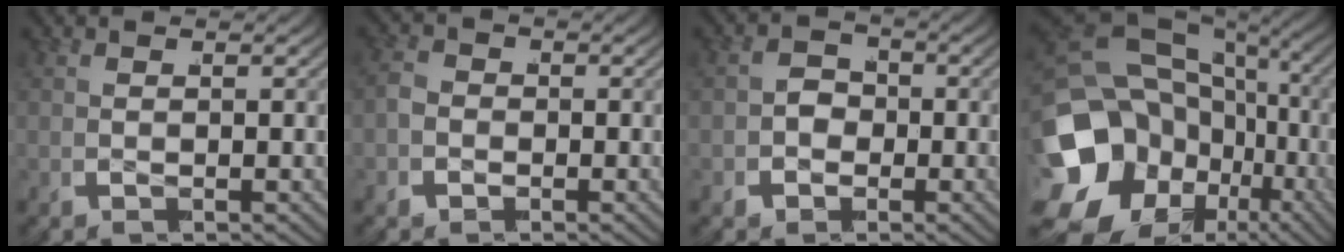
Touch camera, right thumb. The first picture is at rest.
{"total": 3.1, "force": [-0.4, 2.9, 1.3], "torque": [-0.029, 0.001, -0.014]}
{"total": 4.1, "force": [-0.6, 3.5, 2.1], "torque": [-0.031, 0.000, -0.017]}
{"total": 18.6, "force": [-3.3, 14.1, 11.7], "torque": [-0.238, -0.047, -0.047]}